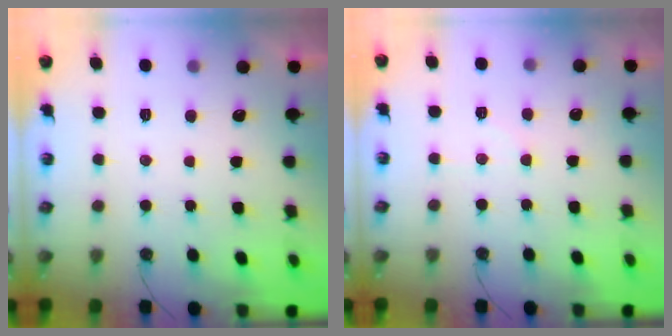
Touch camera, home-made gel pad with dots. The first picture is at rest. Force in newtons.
{"total": 6.0, "press": 5.9, "slide": 0.9}